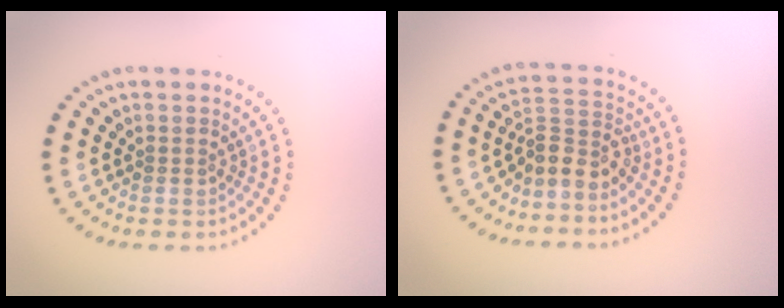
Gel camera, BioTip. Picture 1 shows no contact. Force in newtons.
{"total": 2.8, "press": 2.3, "slide": 1.7}